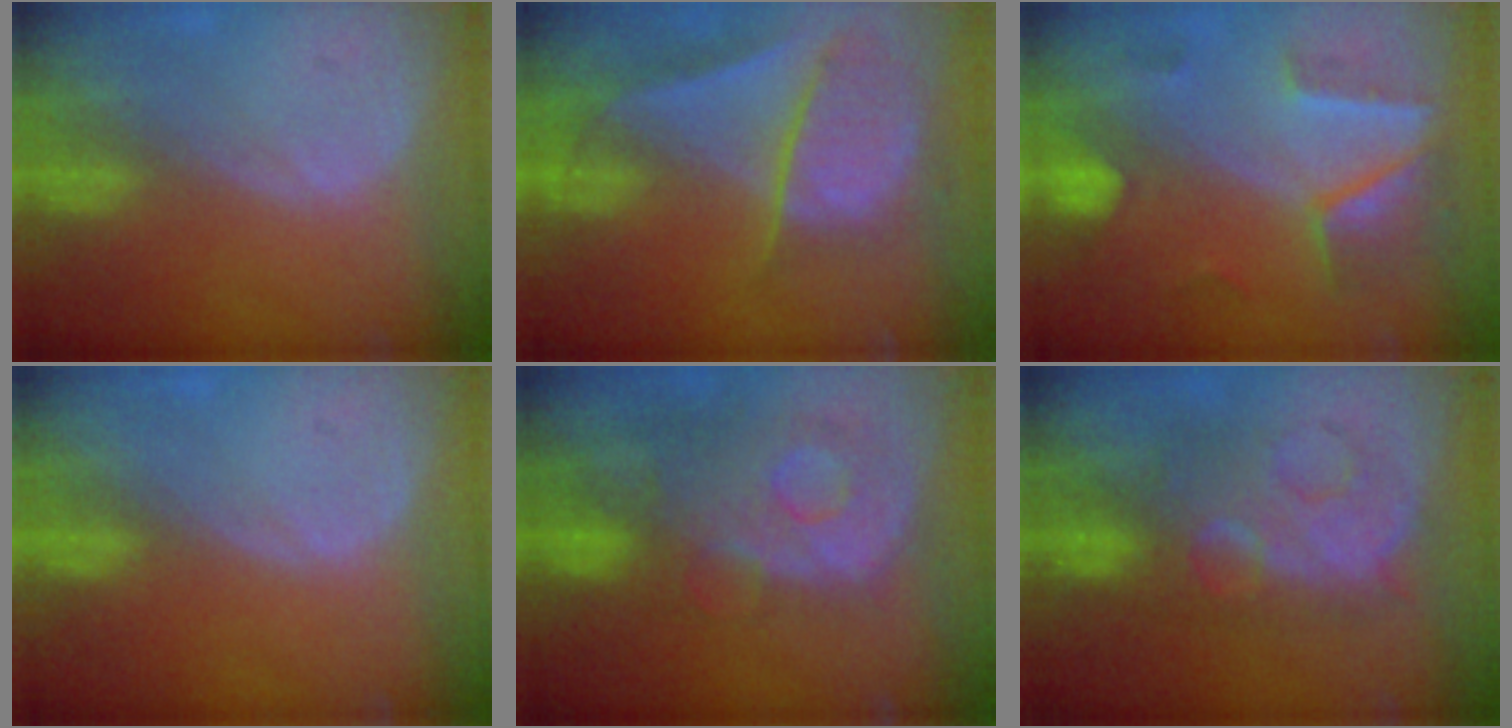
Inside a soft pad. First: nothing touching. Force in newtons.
{"total": 9.3, "press": 8.1, "slide": 4.7}
{"total": 6.9, "press": 6.9, "slide": 0.7}
{"total": 0.0}
{"total": 11.2, "press": 9.7, "slide": 5.5}
{"total": 9.1, "press": 9.1, "slide": 0.4}